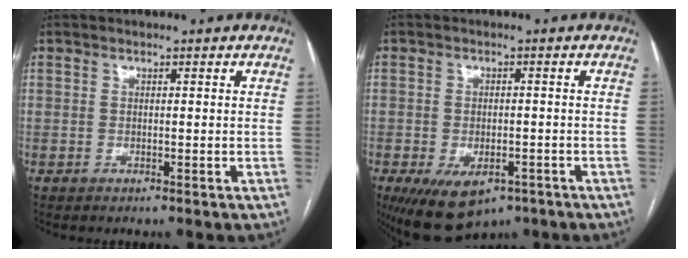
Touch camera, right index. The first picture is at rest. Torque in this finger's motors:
{"motor_torque": [1.10, -1.04, 0.52, 0.09]}